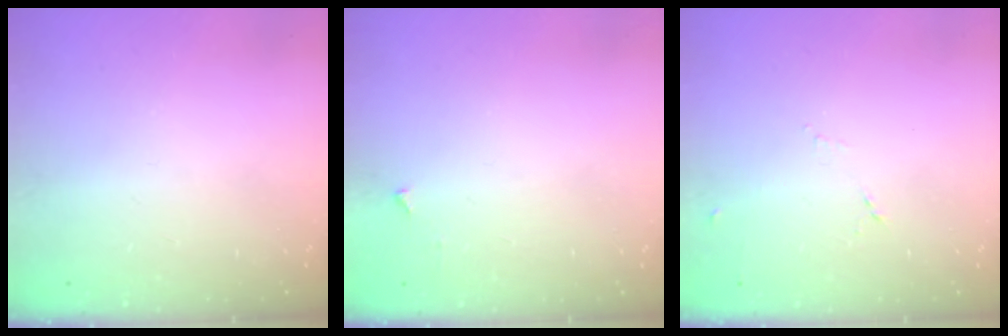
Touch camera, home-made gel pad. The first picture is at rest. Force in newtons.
{"total": 3.2, "press": 3.2, "slide": 0.4}
{"total": 4.4, "press": 4.3, "slide": 1.0}